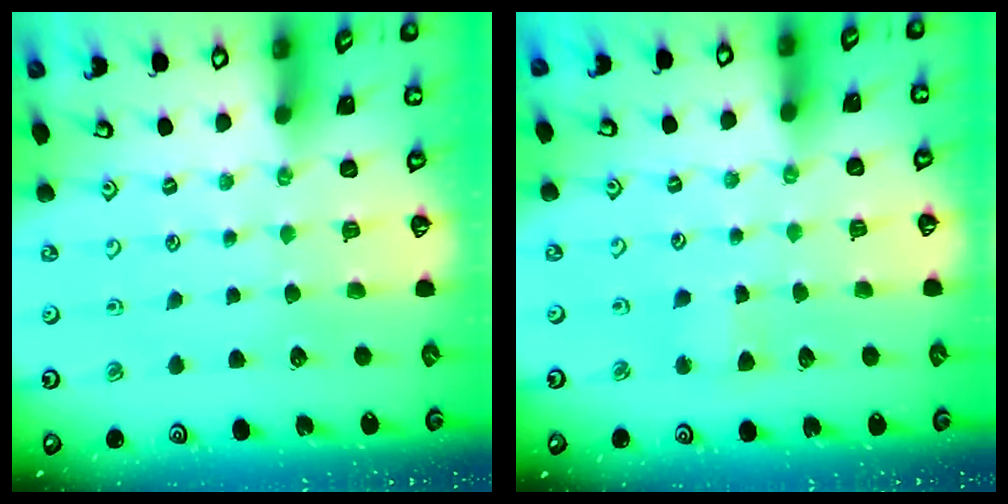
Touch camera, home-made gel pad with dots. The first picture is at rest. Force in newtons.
{"total": 3.7, "press": 3.7, "slide": 0.4}